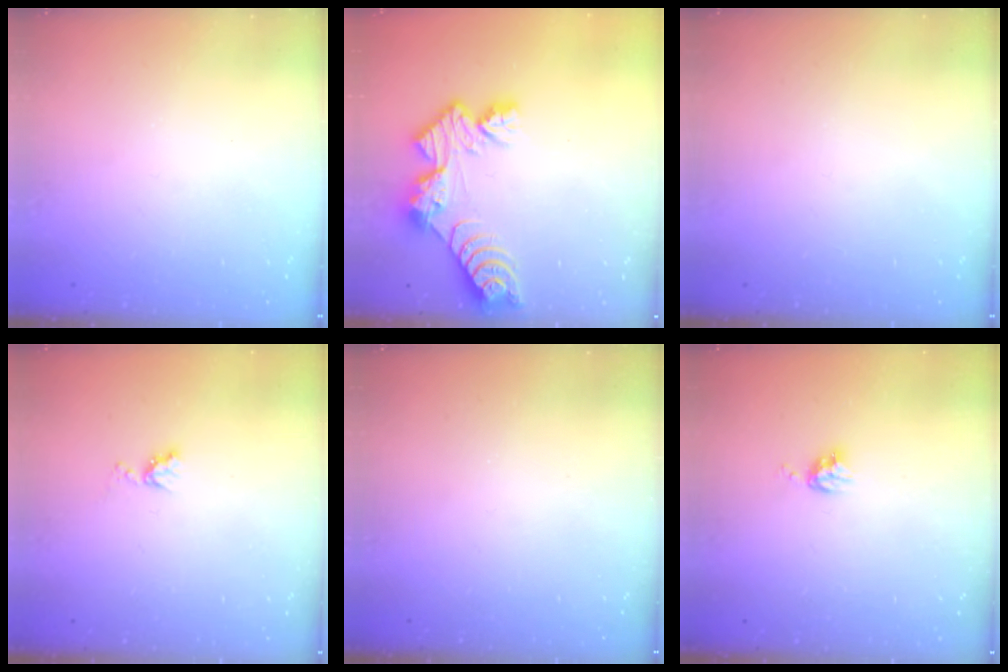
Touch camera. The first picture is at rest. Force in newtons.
{"total": 10.3, "press": 10.3, "slide": 1.0}
{"total": 0.0}
{"total": 5.1, "press": 5.1, "slide": 0.5}
{"total": 0.0}
{"total": 4.2, "press": 4.1, "slide": 0.6}